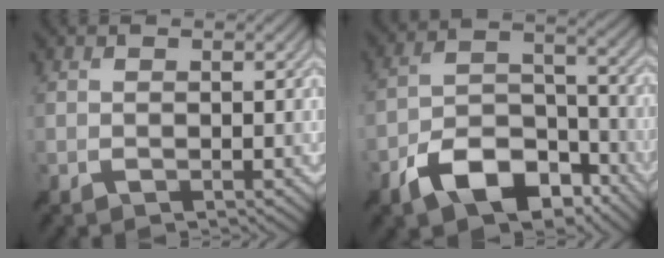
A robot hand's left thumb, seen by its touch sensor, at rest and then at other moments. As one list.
[{"total": 10.6, "force": [-7.1, 5.1, 6.1], "torque": [-0.100, -0.002, -0.140]}]